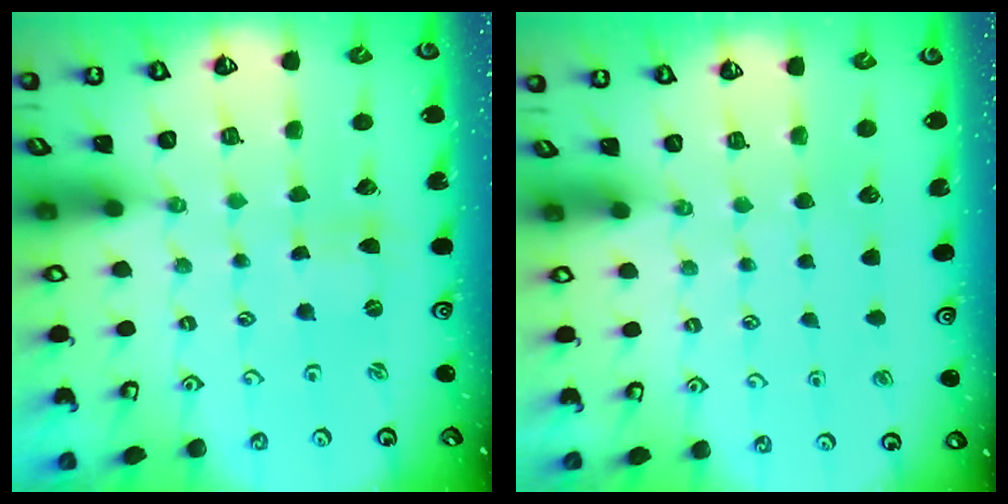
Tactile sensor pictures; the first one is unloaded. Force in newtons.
{"total": 0.0}